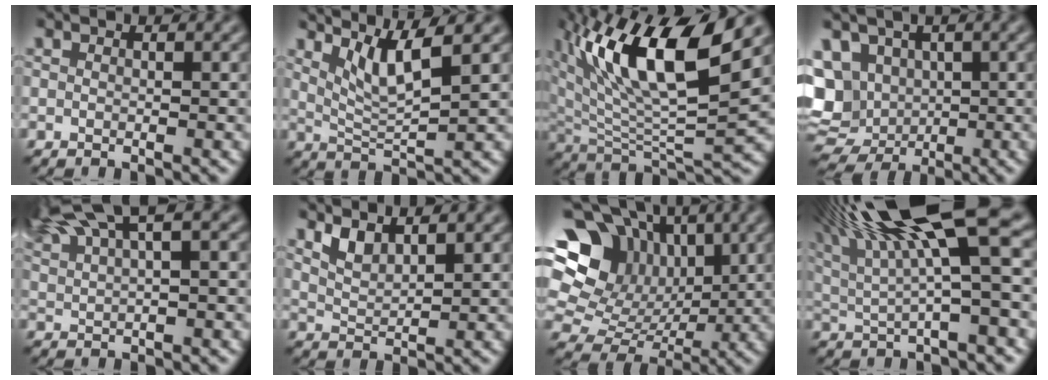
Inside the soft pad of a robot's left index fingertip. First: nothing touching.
{"total": 4.5, "force": [2.6, 0.8, 3.6], "torque": [-0.064, -0.004, 0.051]}
{"total": 12.6, "force": [5.7, 3.9, 10.6], "torque": [-0.195, 0.004, 0.106]}
{"total": 10.8, "force": [0.7, 9.0, 5.8], "torque": [-0.106, 0.009, -0.005]}
{"total": 7.0, "force": [4.9, 1.7, 4.6], "torque": [-0.094, 0.023, 0.088]}
{"total": 2.2, "force": [1.7, 0.6, 1.2], "torque": [-0.027, -0.006, 0.038]}
{"total": 15.1, "force": [5.5, 11.9, 7.5], "torque": [-0.176, 0.047, 0.089]}
{"total": 13.1, "force": [5.5, 2.9, 11.5], "torque": [-0.194, 0.021, 0.093]}